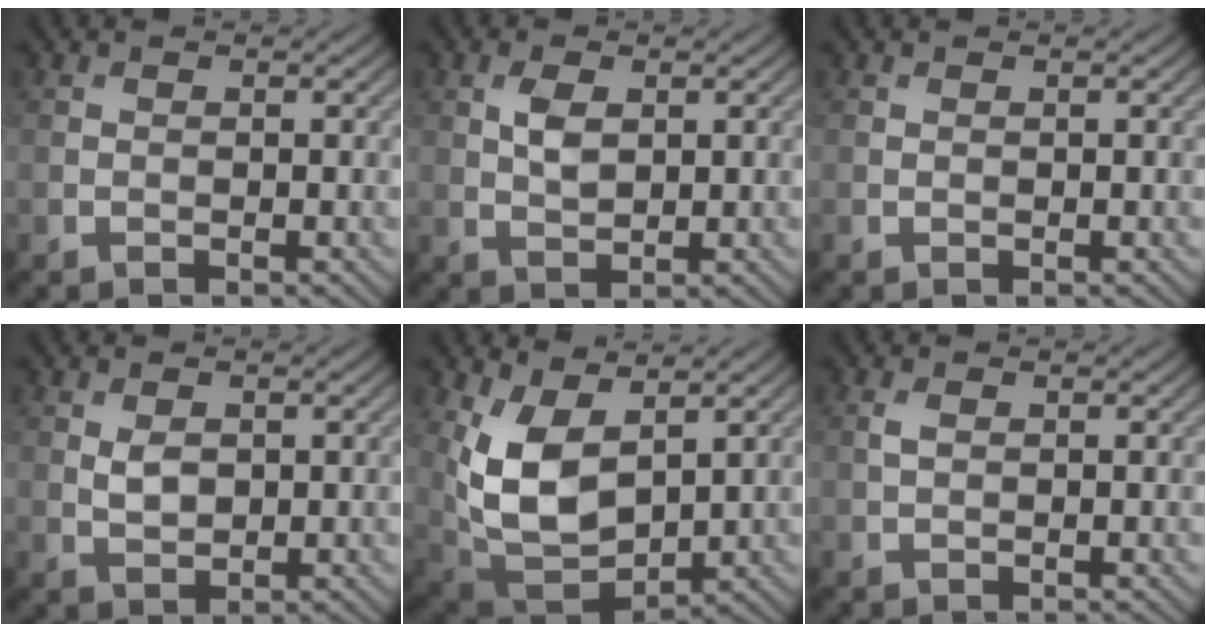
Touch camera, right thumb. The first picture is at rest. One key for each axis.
{"total": 3.0, "fx": 0.9, "fy": 1.7, "fz": 2.3, "tx": -0.051, "ty": -0.003, "tz": 0.020}
{"total": 0.0}
{"total": 2.4, "fx": 0.6, "fy": 1.6, "fz": 1.8, "tx": -0.040, "ty": -0.005, "tz": 0.015}
{"total": 10.8, "fx": 3.1, "fy": 6.3, "fz": 8.3, "tx": -0.199, "ty": -0.011, "tz": 0.064}
{"total": 1.1, "fx": 0.3, "fy": 0.6, "fz": 0.9, "tx": -0.023, "ty": 0.003, "tz": 0.006}